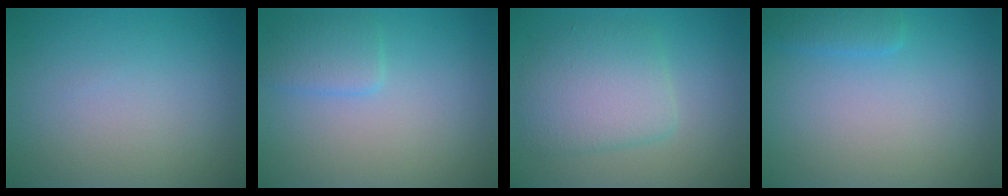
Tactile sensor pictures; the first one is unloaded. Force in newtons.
{"total": 2.0, "press": 2.0, "slide": 0.1}
{"total": 4.6, "press": 4.6, "slide": 0.1}
{"total": 1.4, "press": 1.4, "slide": 0.2}